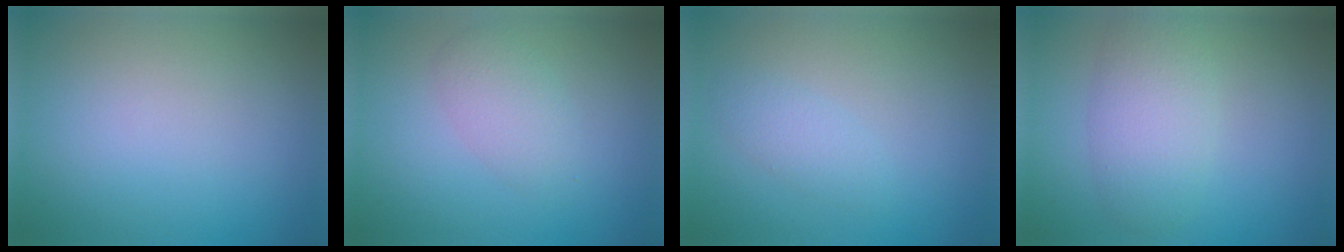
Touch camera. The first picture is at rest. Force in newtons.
{"total": 2.4, "press": 2.4, "slide": 0.1}
{"total": 1.5, "press": 1.5, "slide": 0.0}
{"total": 4.1, "press": 4.1, "slide": 0.1}